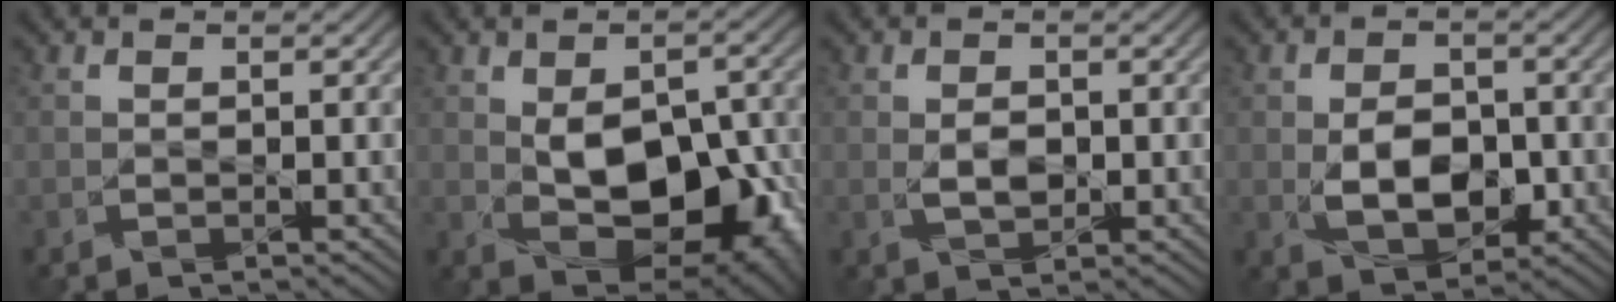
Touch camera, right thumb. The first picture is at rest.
{"total": 11.3, "force": [-1.4, 7.0, 8.7], "torque": [-0.134, -0.017, -0.009]}
{"total": 2.3, "force": [0.1, 1.4, 1.8], "torque": [-0.040, -0.004, 0.000]}
{"total": 6.5, "force": [-1.1, 4.2, 4.7], "torque": [-0.084, -0.008, -0.023]}